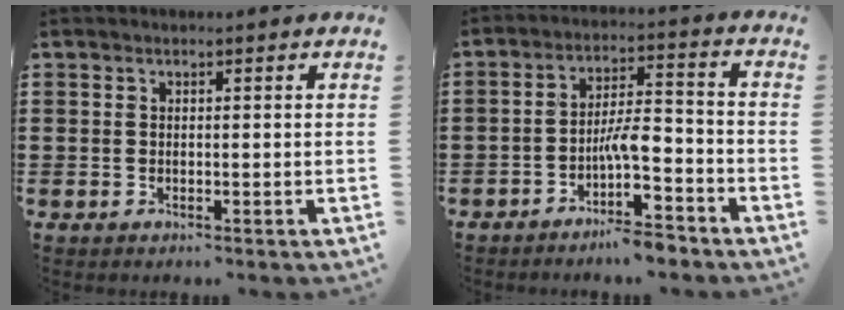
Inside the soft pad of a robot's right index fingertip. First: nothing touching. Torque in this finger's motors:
{"motor_torque": [1.07, 1.07, 0.58, 0.08]}